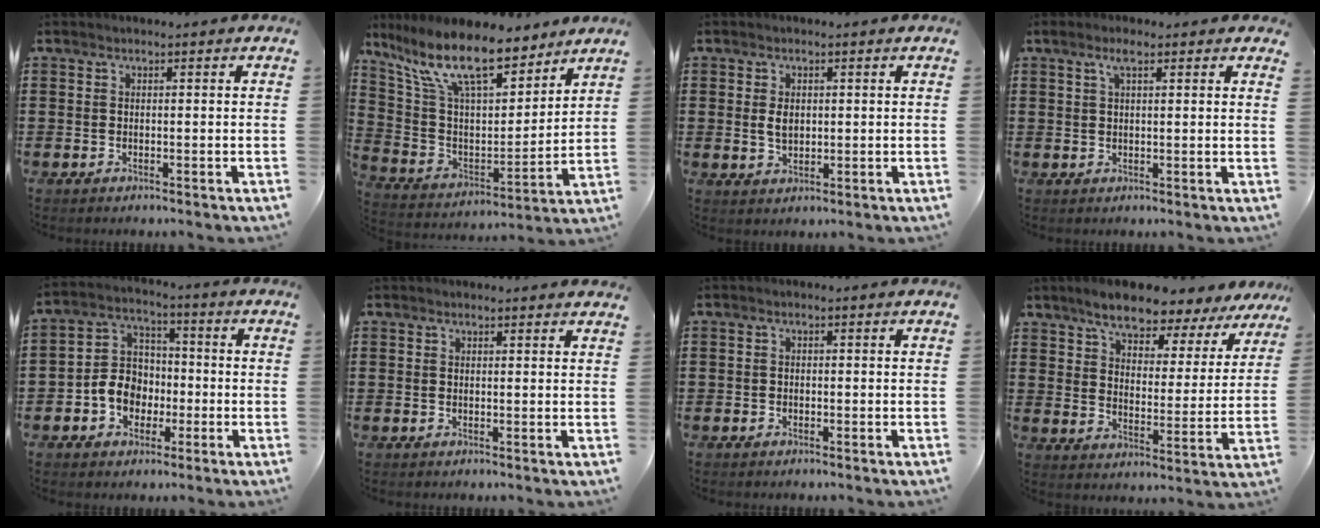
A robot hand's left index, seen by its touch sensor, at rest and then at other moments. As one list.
[{"total": 14.3, "force": [10.5, 3.9, 9.0], "torque": [-0.209, -0.057, 0.179]}, {"total": 2.7, "force": [0.4, 1.7, 2.1], "torque": [-0.036, 0.003, 0.005]}, {"total": 3.2, "force": [2.0, 0.7, 2.4], "torque": [-0.052, 0.003, 0.034]}, {"total": 7.1, "force": [-2.3, 6.0, 3.0], "torque": [-0.079, 0.019, -0.045]}, {"total": 1.1, "force": [1.0, 0.0, 0.4], "torque": [-0.009, -0.001, 0.020]}, {"total": 0.6, "force": [-0.4, 0.4, 0.2], "torque": [-0.005, 0.000, -0.008]}, {"total": 7.3, "force": [6.7, 1.2, 2.7], "torque": [-0.075, -0.034, 0.115]}]